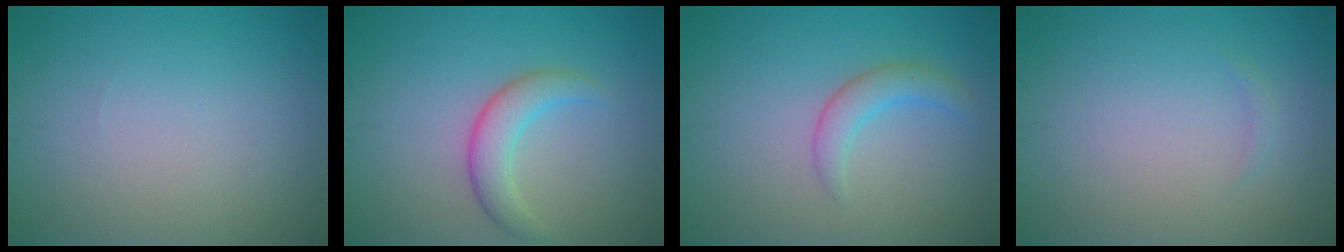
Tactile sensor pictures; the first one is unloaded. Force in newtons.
{"total": 3.1, "press": 3.1, "slide": 0.1}
{"total": 2.4, "press": 2.4, "slide": 0.0}
{"total": 0.5, "press": 0.5, "slide": 0.1}